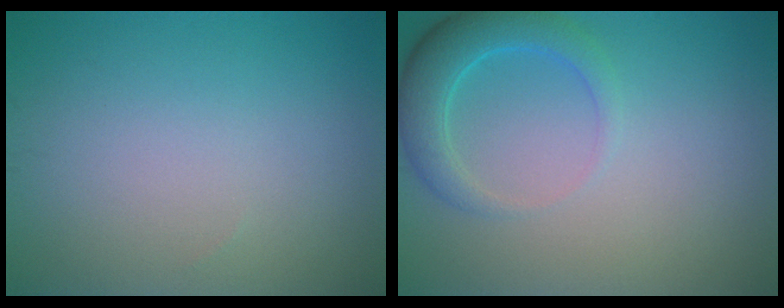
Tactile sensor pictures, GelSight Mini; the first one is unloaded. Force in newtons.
{"total": 3.7, "press": 3.7, "slide": 0.2}